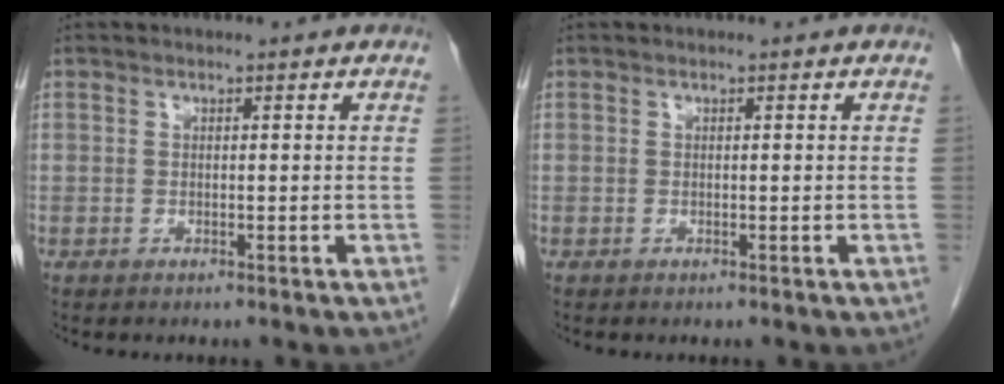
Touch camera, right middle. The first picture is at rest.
{"total": 0.0}